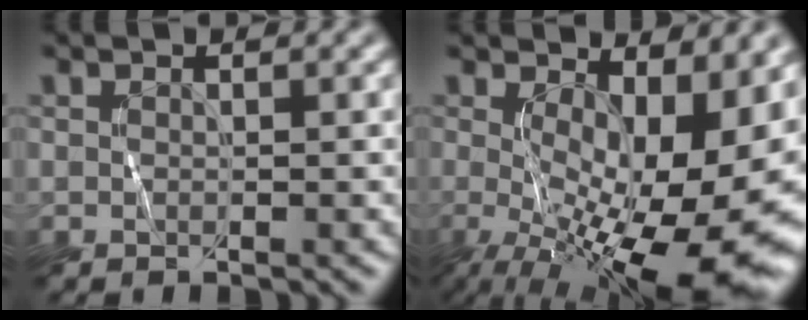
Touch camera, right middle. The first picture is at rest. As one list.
[{"total": 16.9, "force": [-1.7, 7.6, 15.0], "torque": [-0.193, -0.027, -0.005]}]